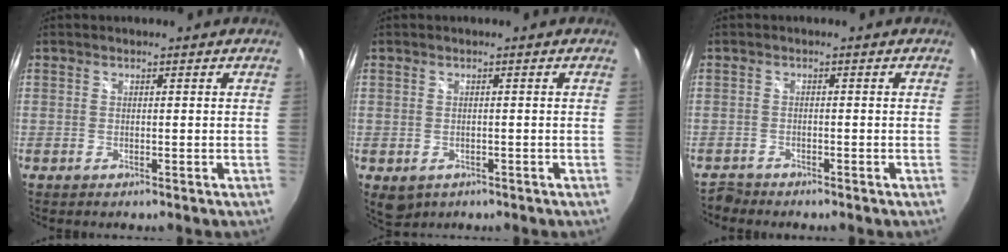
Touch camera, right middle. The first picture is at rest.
{"total": 4.2, "force": [-1.6, 3.1, 2.3], "torque": [-0.043, -0.016, -0.017]}
{"total": 2.2, "force": [-2.2, 0.6, -0.2], "torque": [-0.004, -0.006, -0.045]}